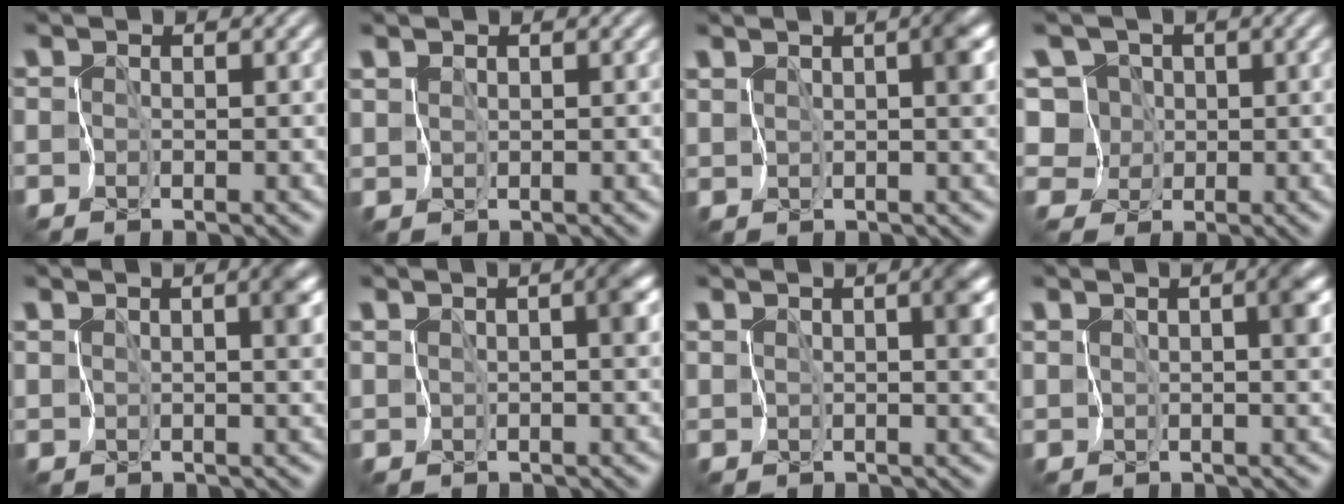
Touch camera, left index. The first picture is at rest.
{"total": 0.8, "force": [0.7, 0.3, 0.1], "torque": [-0.005, 0.000, 0.015]}
{"total": 4.0, "force": [1.1, 1.6, 3.5], "torque": [-0.049, 0.007, 0.016]}
{"total": 6.6, "force": [1.6, 5.8, 2.7], "torque": [-0.037, 0.032, -0.011]}
{"total": 4.3, "force": [1.6, 1.8, 3.6], "torque": [-0.050, 0.006, 0.026]}
{"total": 3.5, "force": [0.9, 1.4, 3.0], "torque": [-0.044, 0.007, 0.013]}
{"total": 4.3, "force": [1.6, 1.9, 3.6], "torque": [-0.051, 0.005, 0.026]}
{"total": 4.3, "force": [1.4, 1.8, 3.6], "torque": [-0.052, 0.007, 0.023]}